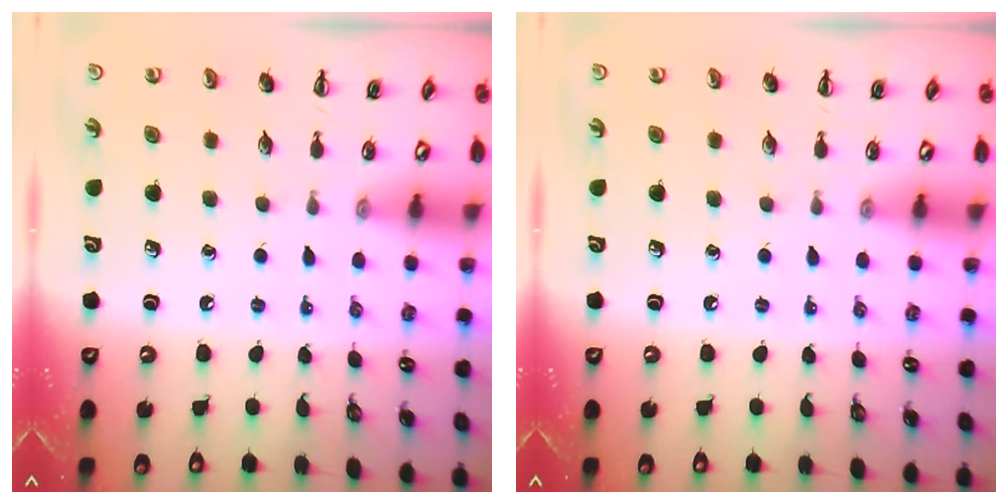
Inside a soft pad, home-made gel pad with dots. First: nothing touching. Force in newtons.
{"total": 0.0}